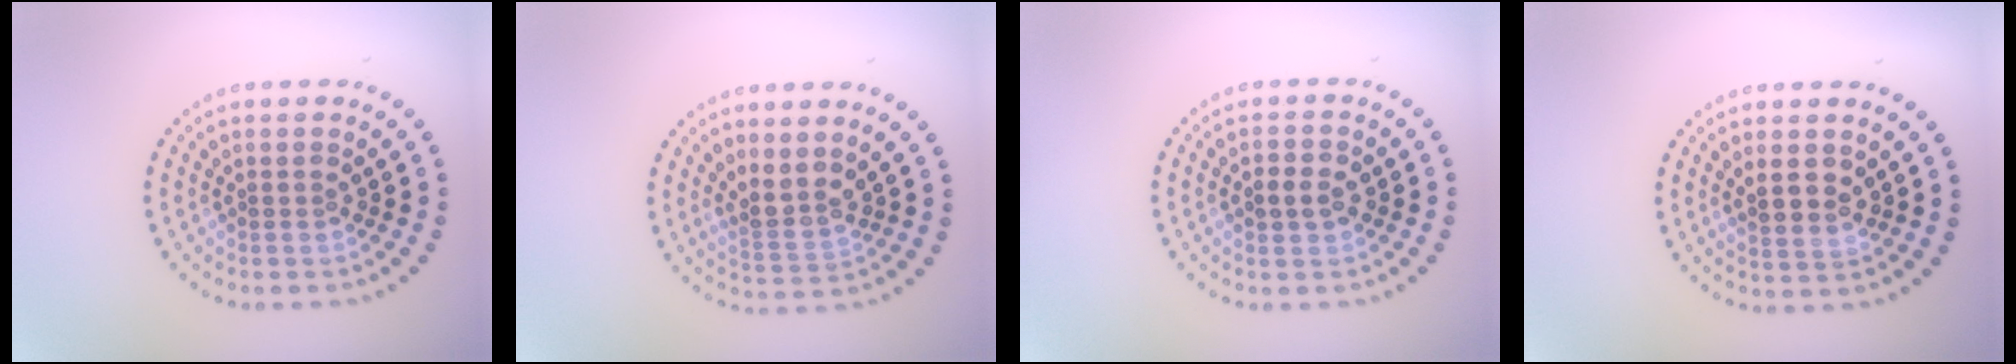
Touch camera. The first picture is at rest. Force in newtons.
{"total": 2.5, "press": 1.9, "slide": 1.6}
{"total": 2.3, "press": 2.3, "slide": 0.2}
{"total": 2.0, "press": 1.9, "slide": 0.6}